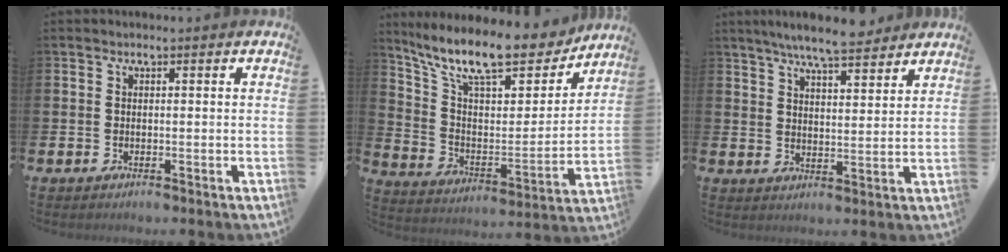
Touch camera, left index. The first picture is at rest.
{"total": 13.0, "force": [10.9, 3.7, 6.0], "torque": [-0.140, -0.070, 0.187]}
{"total": 6.8, "force": [6.4, 0.6, 2.3], "torque": [-0.049, -0.028, 0.112]}